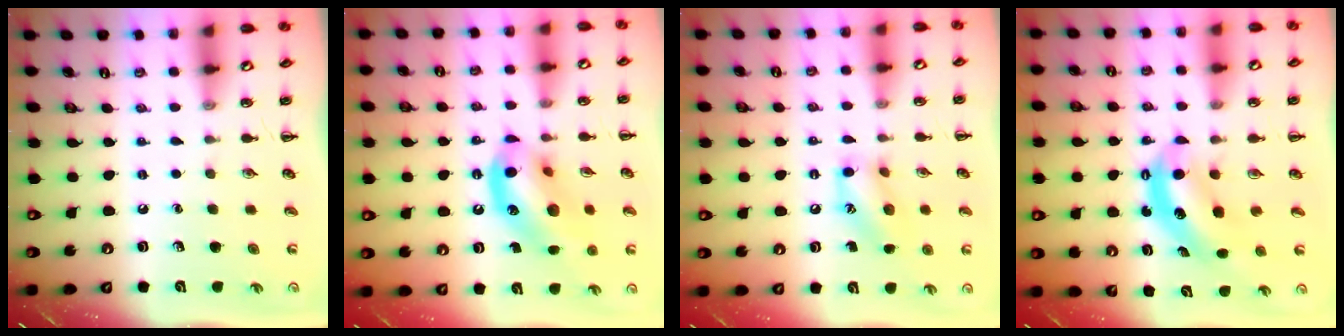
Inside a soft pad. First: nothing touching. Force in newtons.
{"total": 15.0, "press": 14.7, "slide": 2.8}
{"total": 12.2, "press": 12.0, "slide": 1.9}
{"total": 5.7, "press": 5.7, "slide": 0.5}